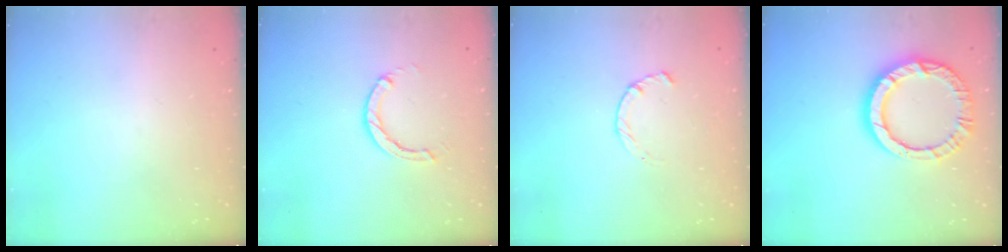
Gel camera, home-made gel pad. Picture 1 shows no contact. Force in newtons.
{"total": 2.9, "press": 2.9, "slide": 0.4}
{"total": 2.2, "press": 2.2, "slide": 0.4}
{"total": 12.7, "press": 12.6, "slide": 1.2}